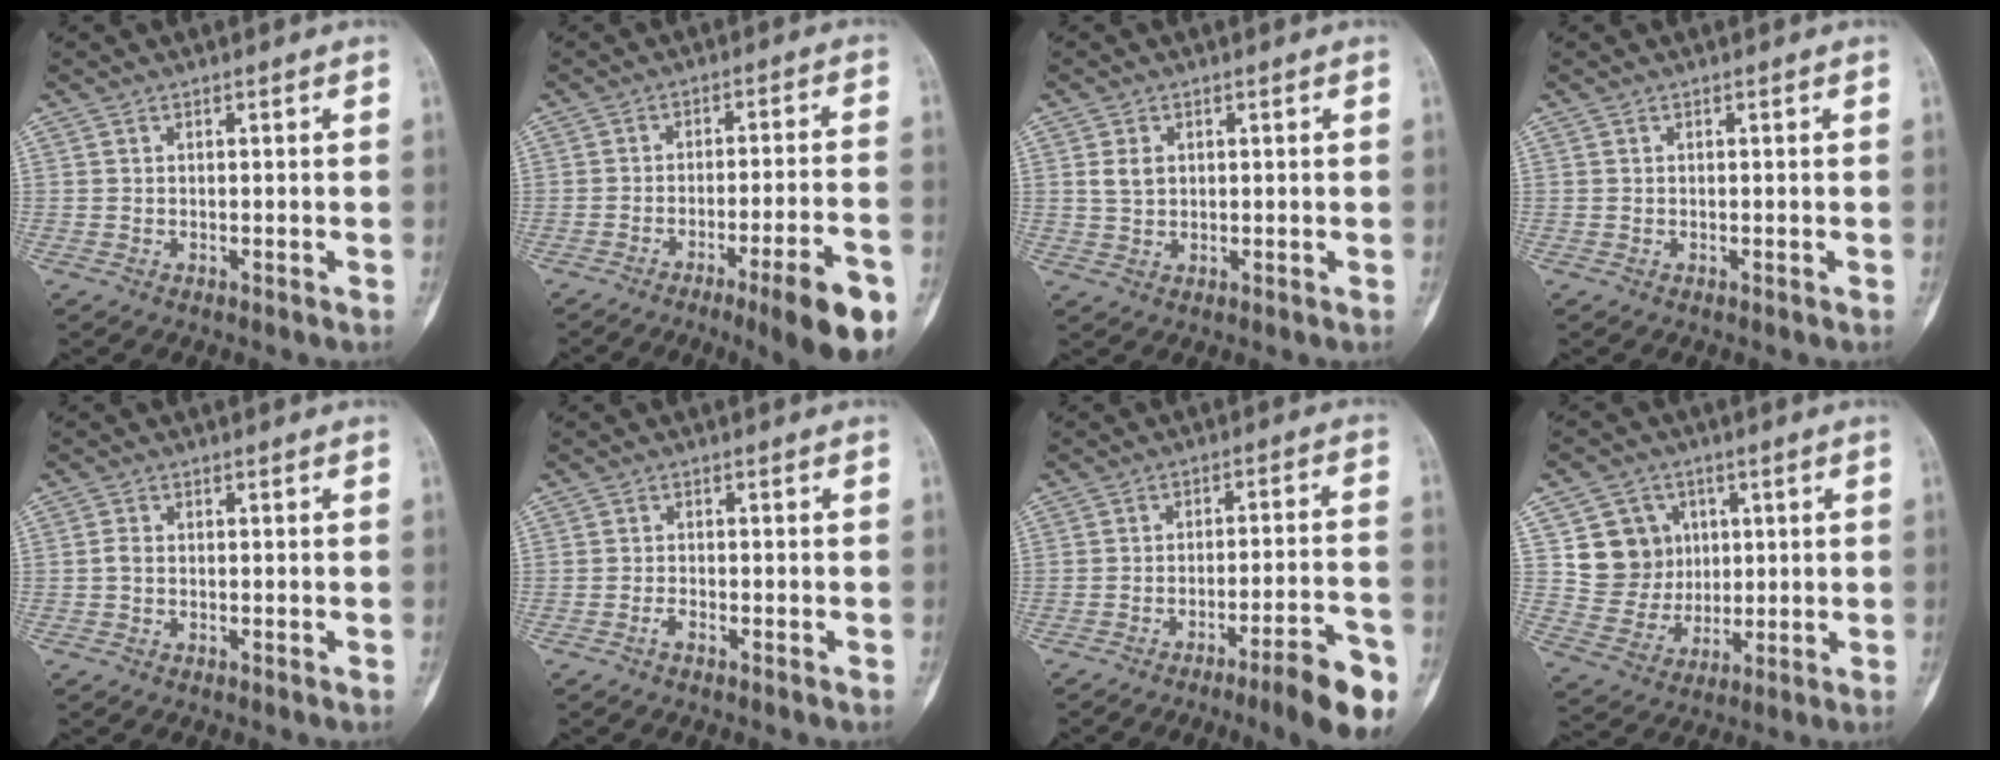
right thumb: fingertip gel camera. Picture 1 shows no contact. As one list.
[{"total": 13.4, "force": [-7.0, 1.5, 11.3], "torque": [-0.150, 0.026, -0.095]}, {"total": 3.0, "force": [0.8, 2.2, 1.9], "torque": [-0.029, 0.000, 0.018]}, {"total": 0.0}, {"total": 1.2, "force": [-0.3, 0.8, 0.8], "torque": [-0.017, 0.001, -0.007]}, {"total": 1.3, "force": [-1.0, 0.3, 0.9], "torque": [-0.020, 0.003, -0.021]}, {"total": 12.0, "force": [-7.1, 1.5, 9.5], "torque": [-0.133, 0.040, -0.099]}, {"total": 10.7, "force": [2.8, 10.0, 2.7], "torque": [-0.004, -0.005, 0.061]}]